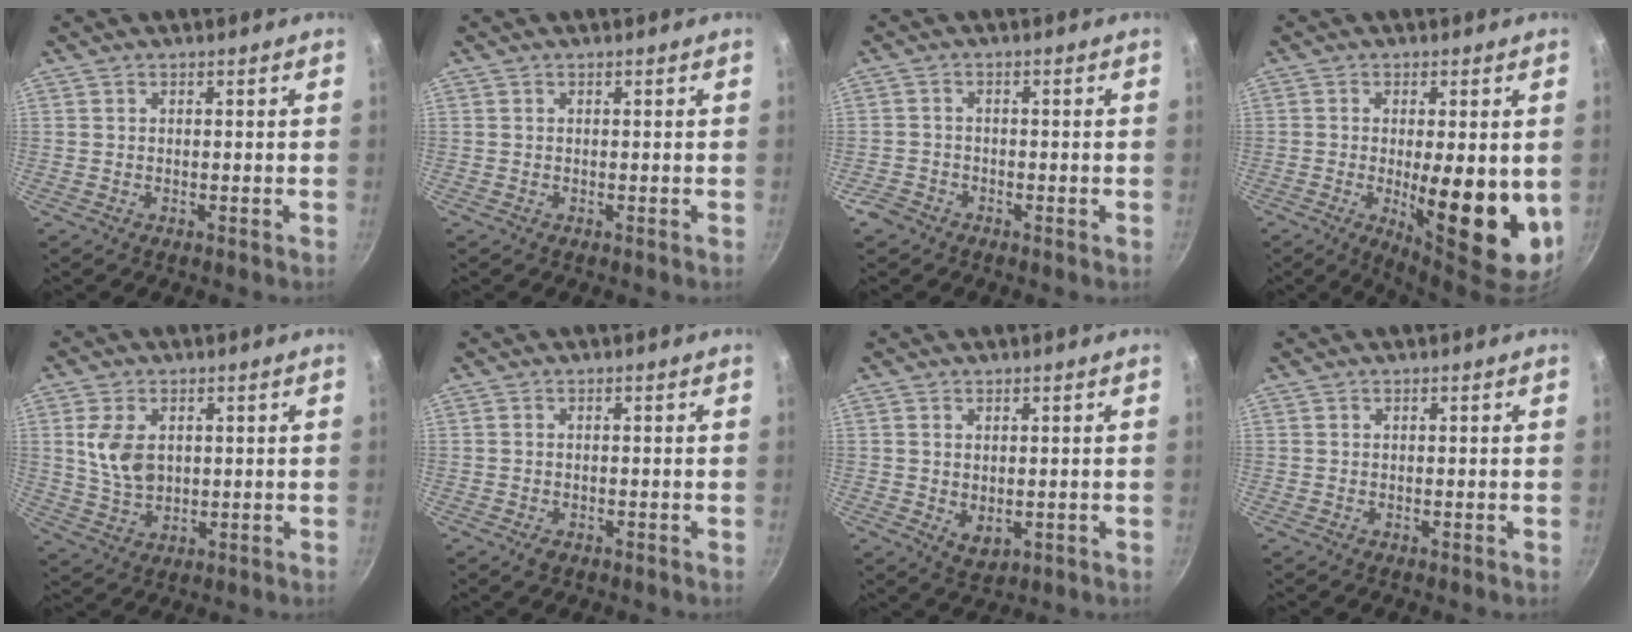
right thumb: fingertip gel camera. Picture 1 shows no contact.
{"total": 0.0}
{"total": 2.9, "force": [-2.0, 1.9, 0.8], "torque": [-0.014, 0.020, -0.037]}
{"total": 14.7, "force": [-1.8, 4.5, 13.9], "torque": [-0.187, -0.010, -0.014]}
{"total": 8.0, "force": [1.6, 5.4, 5.7], "torque": [-0.100, -0.013, 0.036]}
{"total": 0.0}
{"total": 3.7, "force": [0.2, 2.5, 2.8], "torque": [-0.043, -0.012, 0.009]}
{"total": 0.0}